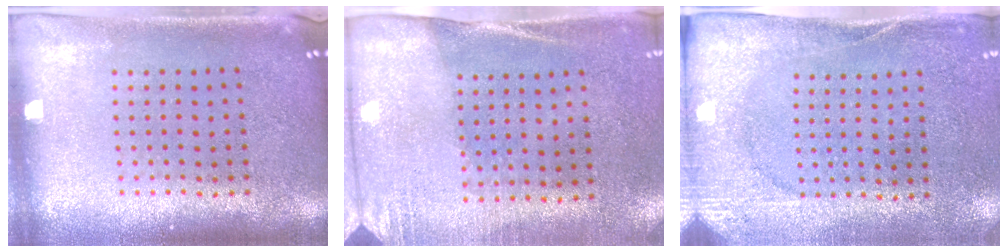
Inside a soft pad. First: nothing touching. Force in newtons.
{"total": 2.7, "press": 2.3, "slide": 1.3}
{"total": 2.7, "press": 2.3, "slide": 1.3}